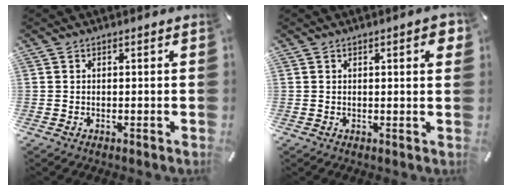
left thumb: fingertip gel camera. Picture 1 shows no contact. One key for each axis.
{"total": 3.6, "fx": 1.1, "fy": 0.9, "fz": 3.3, "tx": -0.048, "ty": -0.001, "tz": 0.014}